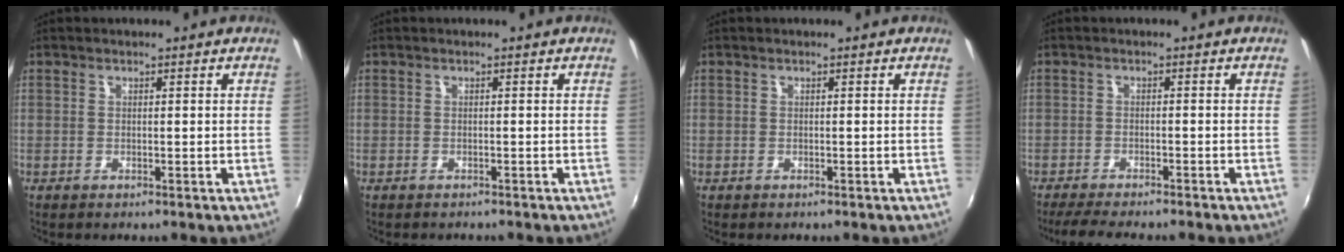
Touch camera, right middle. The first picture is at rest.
{"total": 0.9, "force": [-0.7, 0.4, 0.0], "torque": [-0.005, 0.001, -0.011]}
{"total": 0.0}
{"total": 6.7, "force": [-5.9, 0.5, 3.1], "torque": [-0.075, -0.017, -0.094]}